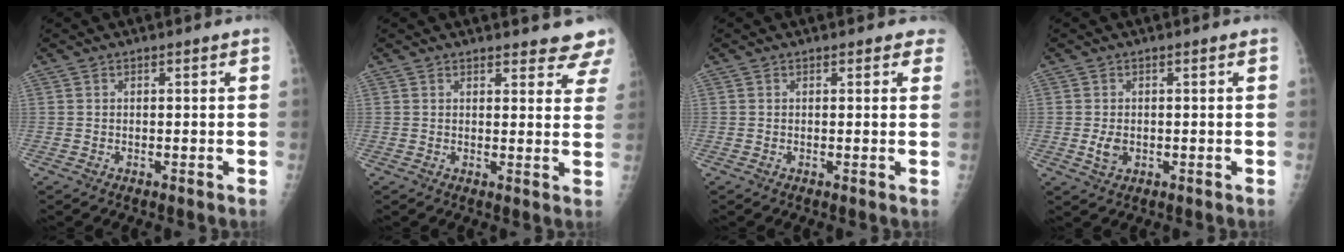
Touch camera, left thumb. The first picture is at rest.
{"total": 8.1, "force": [7.6, 2.2, 1.7], "torque": [0.023, -0.035, 0.064]}
{"total": 2.2, "force": [1.8, 1.2, 0.6], "torque": [0.021, -0.004, 0.006]}
{"total": 2.6, "force": [-0.4, 1.8, 1.8], "torque": [-0.031, -0.003, -0.002]}